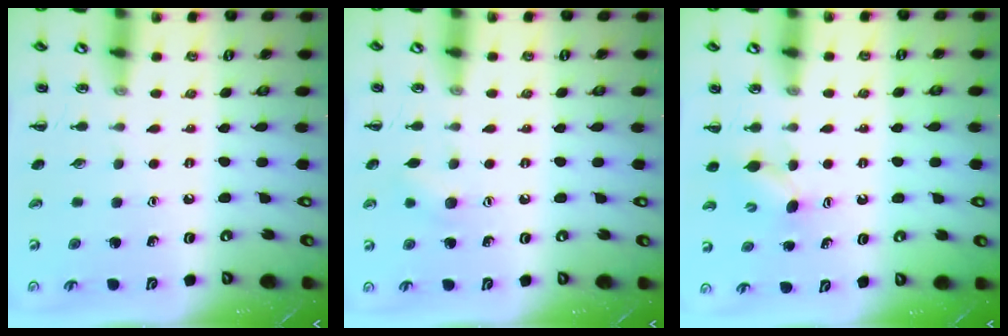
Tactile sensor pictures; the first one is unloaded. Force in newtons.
{"total": 6.8, "press": 6.7, "slide": 1.2}
{"total": 3.5, "press": 3.4, "slide": 1.0}